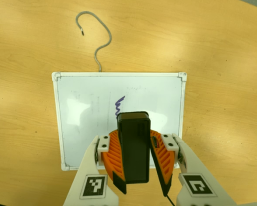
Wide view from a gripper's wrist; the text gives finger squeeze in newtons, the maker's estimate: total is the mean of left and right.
{"total": 11.7, "left": 11.2, "right": 12.2}